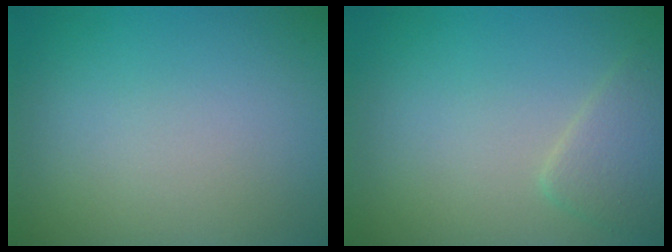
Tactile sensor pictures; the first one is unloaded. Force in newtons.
{"total": 2.3, "press": 2.3, "slide": 0.0}